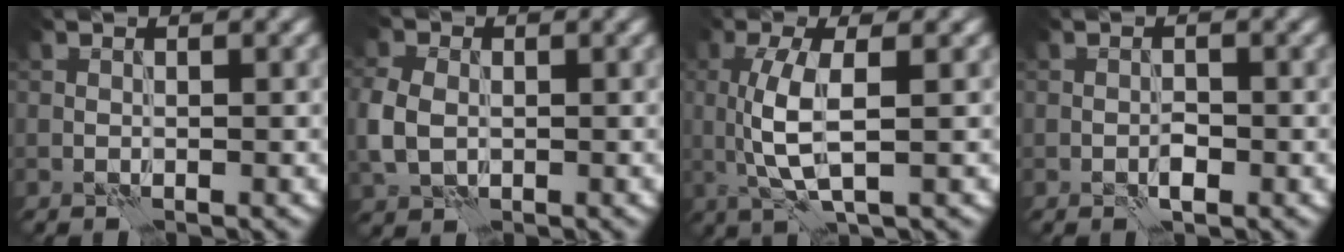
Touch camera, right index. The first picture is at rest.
{"total": 4.4, "force": [-0.5, 3.3, 2.9], "torque": [-0.081, 0.000, -0.009]}
{"total": 4.6, "force": [0.3, 1.2, 4.4], "torque": [-0.099, 0.002, 0.009]}
{"total": 1.2, "force": [-0.6, 0.5, 0.9], "torque": [-0.013, 0.002, -0.012]}